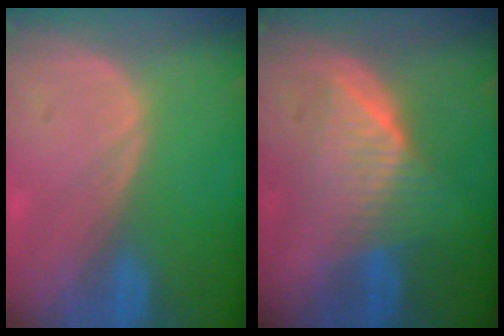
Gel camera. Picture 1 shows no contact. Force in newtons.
{"total": 6.5, "press": 6.4, "slide": 1.1}